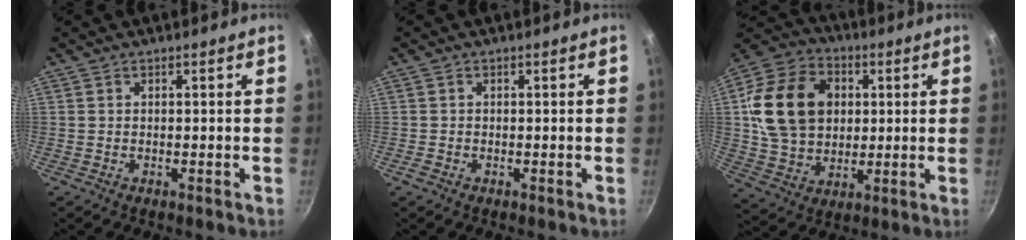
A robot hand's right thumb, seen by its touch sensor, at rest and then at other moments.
{"total": 1.0, "force": [-0.6, 0.8, 0.3], "torque": [-0.007, 0.001, -0.010]}
{"total": 19.2, "force": [3.3, 14.9, 11.6], "torque": [-0.181, 0.006, 0.058]}